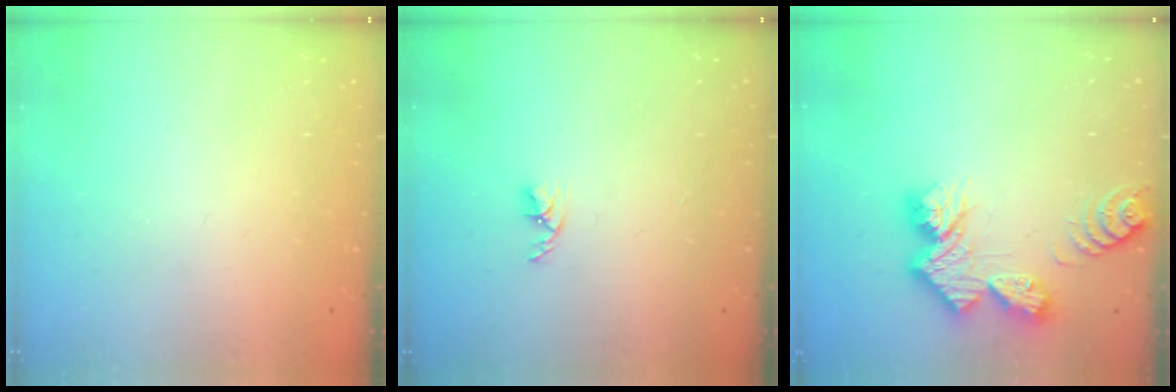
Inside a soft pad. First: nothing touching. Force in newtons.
{"total": 2.7, "press": 2.7, "slide": 0.5}
{"total": 11.9, "press": 11.8, "slide": 1.0}